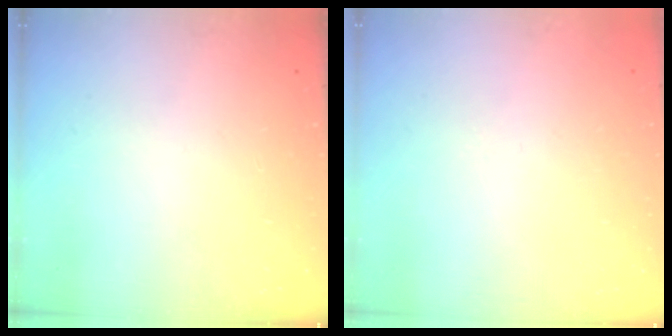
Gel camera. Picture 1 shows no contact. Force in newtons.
{"total": 1.8, "press": 1.6, "slide": 0.6}